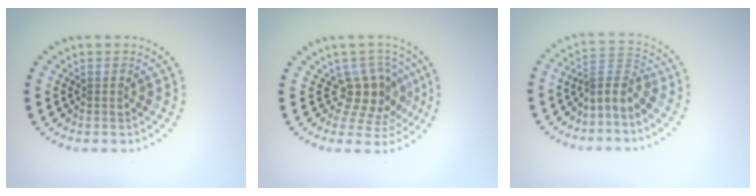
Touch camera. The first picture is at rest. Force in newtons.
{"total": 3.6, "press": 2.6, "slide": 2.5}
{"total": 2.7, "press": 2.0, "slide": 1.9}